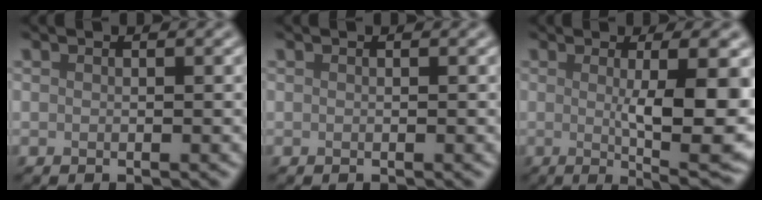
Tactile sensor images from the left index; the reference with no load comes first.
{"total": 0.0}
{"total": 9.3, "force": [0.0, 1.9, 9.1], "torque": [-0.114, -0.008, 0.003]}